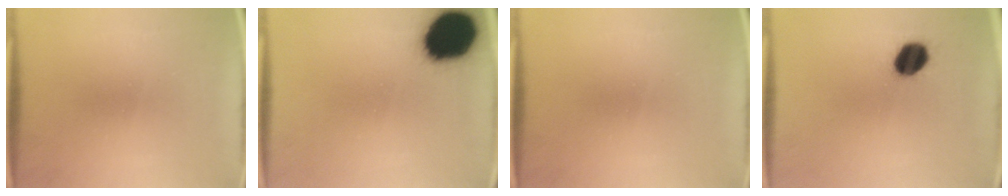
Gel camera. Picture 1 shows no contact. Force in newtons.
{"total": 18.7}
{"total": 0.0}
{"total": 7.6}